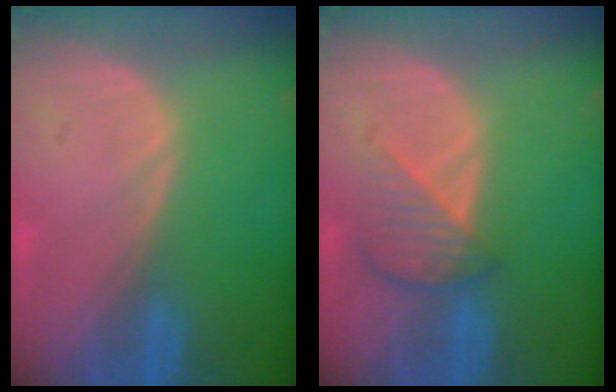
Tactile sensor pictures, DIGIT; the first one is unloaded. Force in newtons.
{"total": 4.6, "press": 4.2, "slide": 1.8}